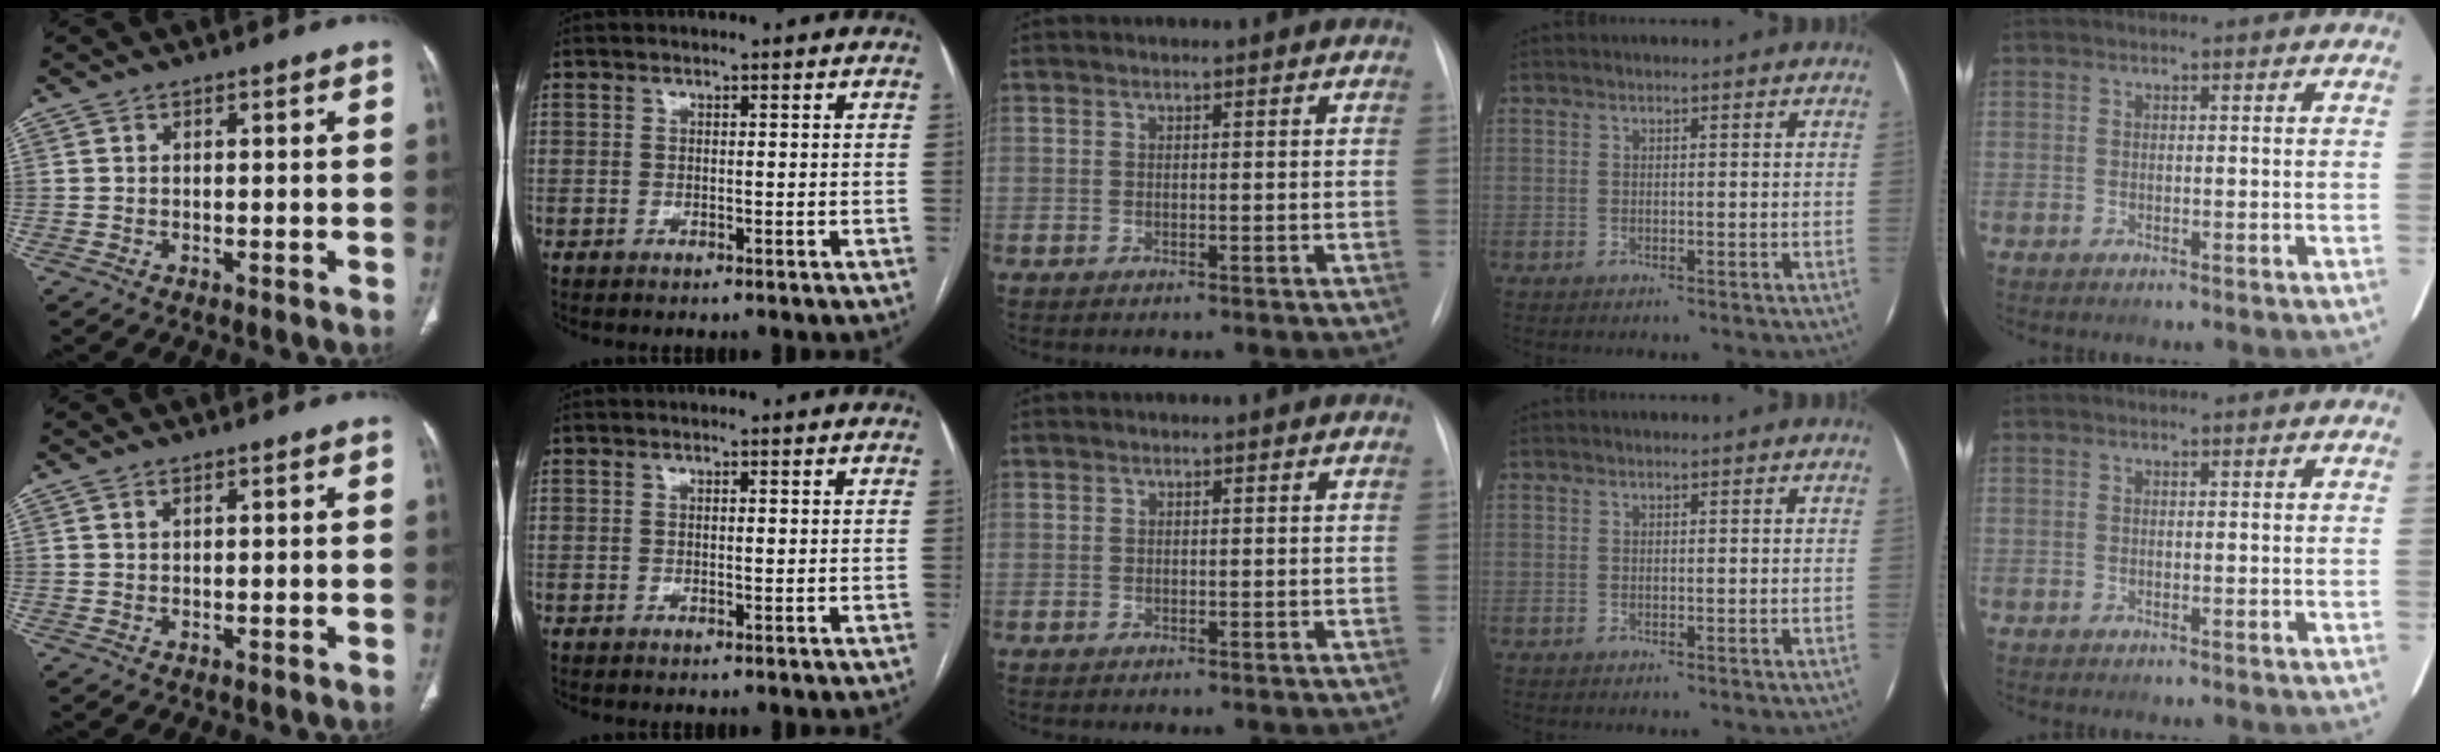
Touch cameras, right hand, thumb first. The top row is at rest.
{"thumb": {"total": 0.6, "force": [0.4, 0.2, 0.3], "torque": [-0.006, 0.000, 0.009]}, "index": {"total": 0.7, "force": [0.1, 0.1, 0.7], "torque": [-0.013, 0.000, 0.002]}}